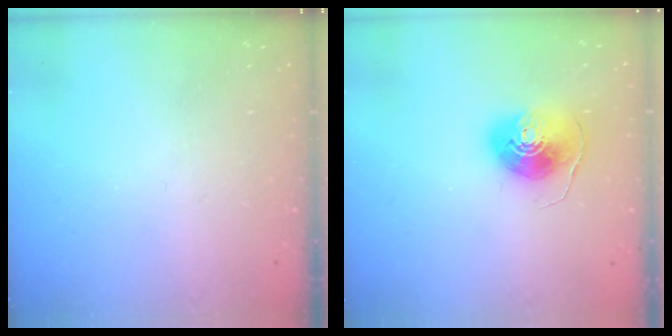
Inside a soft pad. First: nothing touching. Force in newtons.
{"total": 8.3, "press": 8.3, "slide": 0.6}